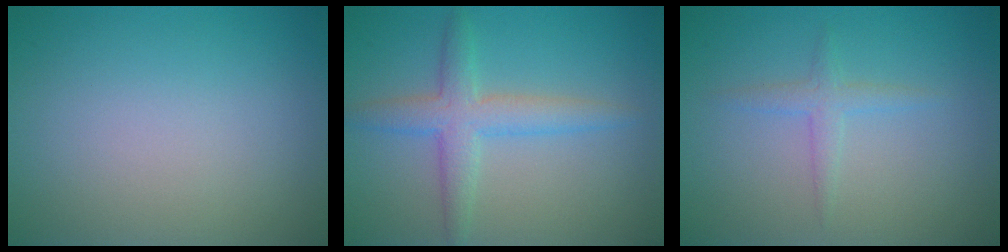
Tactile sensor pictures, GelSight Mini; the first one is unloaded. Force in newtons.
{"total": 3.6, "press": 3.6, "slide": 0.1}
{"total": 1.5, "press": 1.5, "slide": 0.0}